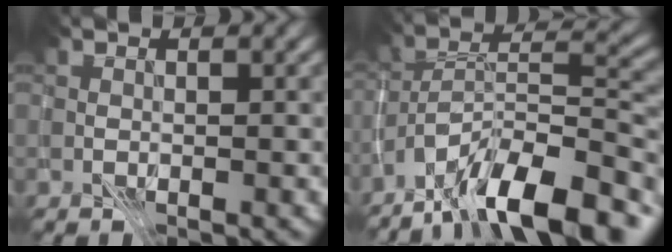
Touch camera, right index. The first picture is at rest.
{"total": 13.0, "force": [-9.3, 4.4, 7.9], "torque": [-0.131, 0.020, -0.165]}